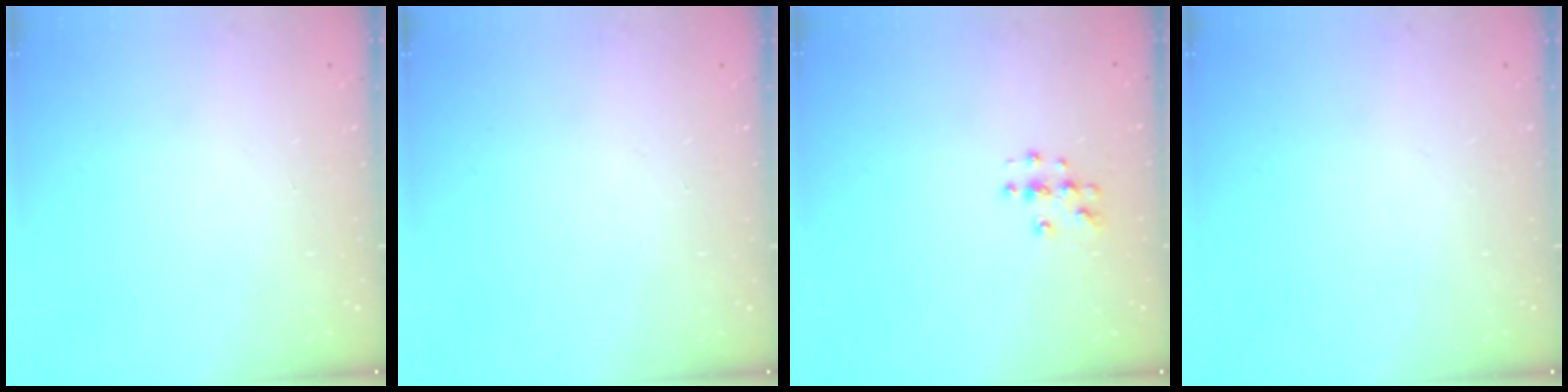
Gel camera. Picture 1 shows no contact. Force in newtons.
{"total": 0.0}
{"total": 3.8, "press": 3.8, "slide": 0.2}
{"total": 0.0}